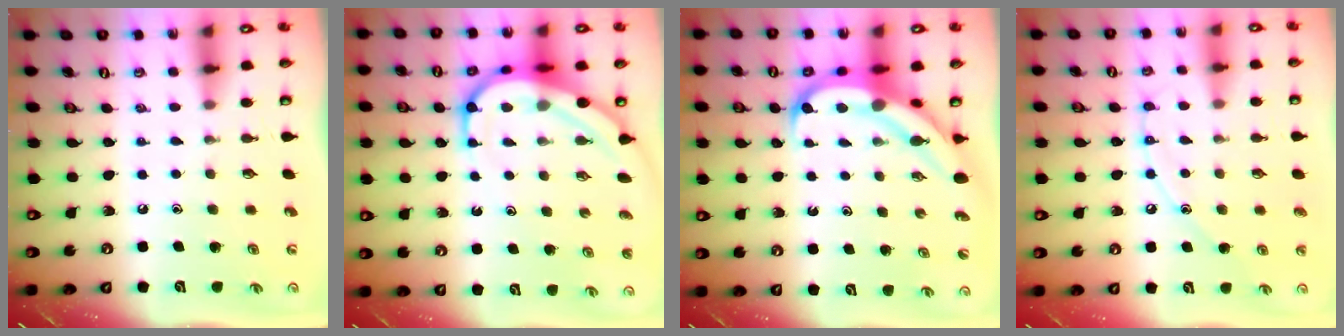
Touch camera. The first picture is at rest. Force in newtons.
{"total": 11.3, "press": 11.2, "slide": 1.2}
{"total": 10.6, "press": 10.5, "slide": 1.1}
{"total": 8.5, "press": 8.5, "slide": 0.6}